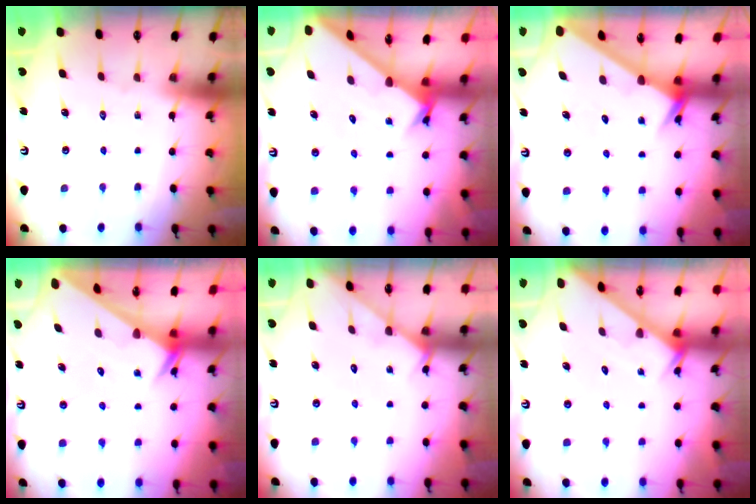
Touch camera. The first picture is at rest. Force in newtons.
{"total": 1.7, "press": 1.7, "slide": 0.1}
{"total": 2.5, "press": 2.5, "slide": 0.1}
{"total": 2.0, "press": 2.0, "slide": 0.1}
{"total": 2.7, "press": 2.7, "slide": 0.3}
{"total": 2.0, "press": 2.0, "slide": 0.1}